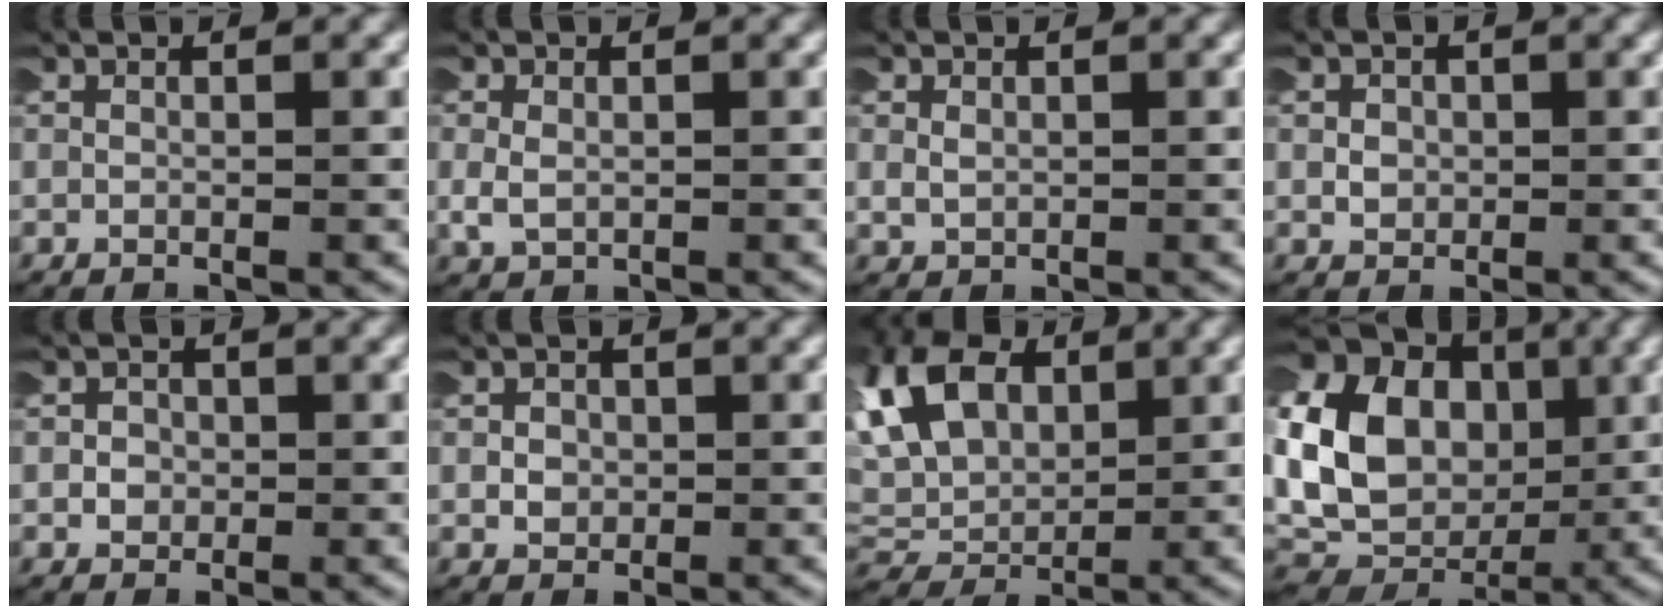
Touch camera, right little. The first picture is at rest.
{"total": 1.9, "force": [0.0, 1.5, 1.2], "torque": [-0.045, -0.003, 0.005]}
{"total": 1.1, "force": [0.4, 0.8, 0.6], "torque": [-0.025, -0.002, 0.012]}
{"total": 1.0, "force": [0.0, 1.0, 0.3], "torque": [-0.013, 0.008, -0.004]}
{"total": 1.5, "force": [-0.3, 1.4, 0.2], "torque": [-0.009, 0.006, -0.011]}
{"total": 1.3, "force": [-0.1, 1.2, 0.4], "torque": [-0.013, 0.007, -0.005]}
{"total": 9.6, "force": [1.8, 7.2, 6.0], "torque": [-0.157, -0.015, 0.035]}
{"total": 15.9, "force": [0.8, 13.0, 9.1], "torque": [-0.215, -0.019, 0.010]}